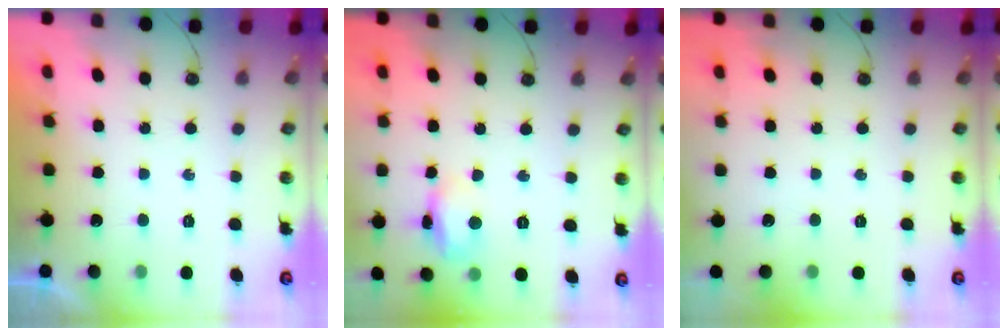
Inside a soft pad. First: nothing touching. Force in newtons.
{"total": 8.7, "press": 8.6, "slide": 0.5}
{"total": 0.0}